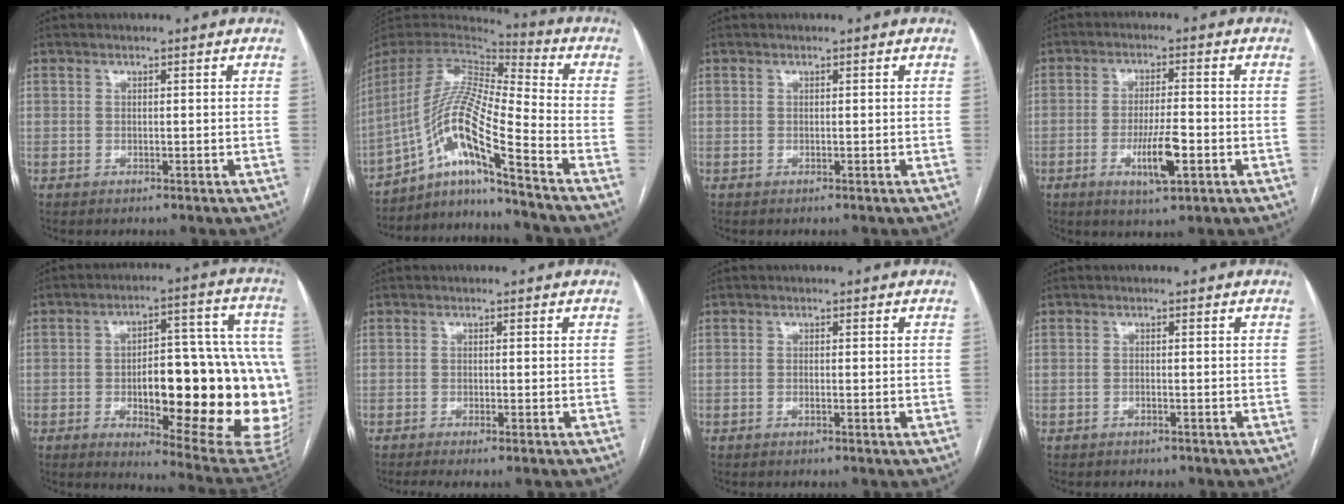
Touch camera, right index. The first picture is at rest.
{"total": 14.4, "force": [-9.1, -1.0, 11.1], "torque": [-0.217, 0.008, -0.167]}
{"total": 0.0}
{"total": 7.1, "force": [-2.5, 1.2, 6.6], "torque": [-0.120, -0.009, -0.039]}
{"total": 27.4, "force": [-3.5, 7.6, 26.0], "torque": [-0.253, 0.026, -0.024]}
{"total": 2.1, "force": [-1.3, 0.2, 1.6], "torque": [-0.028, -0.007, -0.023]}
{"total": 1.1, "force": [-0.3, 0.3, 1.1], "torque": [-0.018, 0.000, -0.005]}
{"total": 0.7, "force": [-0.6, 0.4, 0.1], "torque": [-0.005, 0.000, -0.009]}